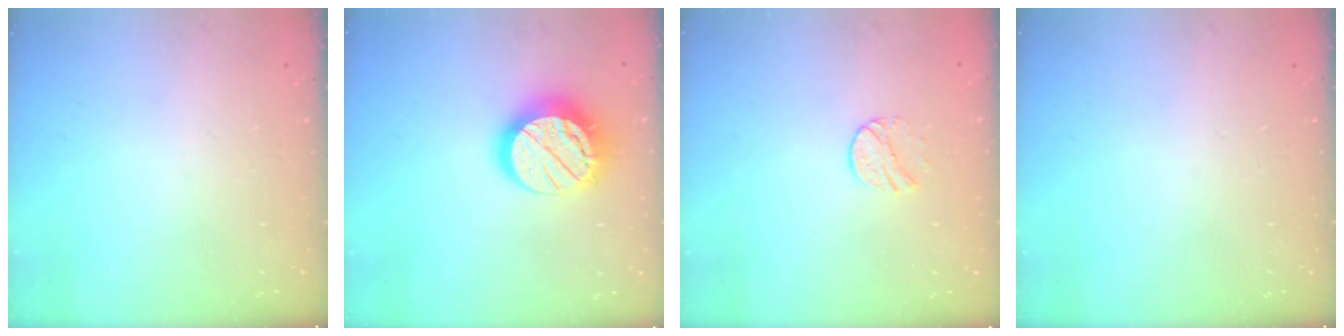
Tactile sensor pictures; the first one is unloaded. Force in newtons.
{"total": 16.6, "press": 16.6, "slide": 0.9}
{"total": 7.3, "press": 7.3, "slide": 0.6}
{"total": 0.0}